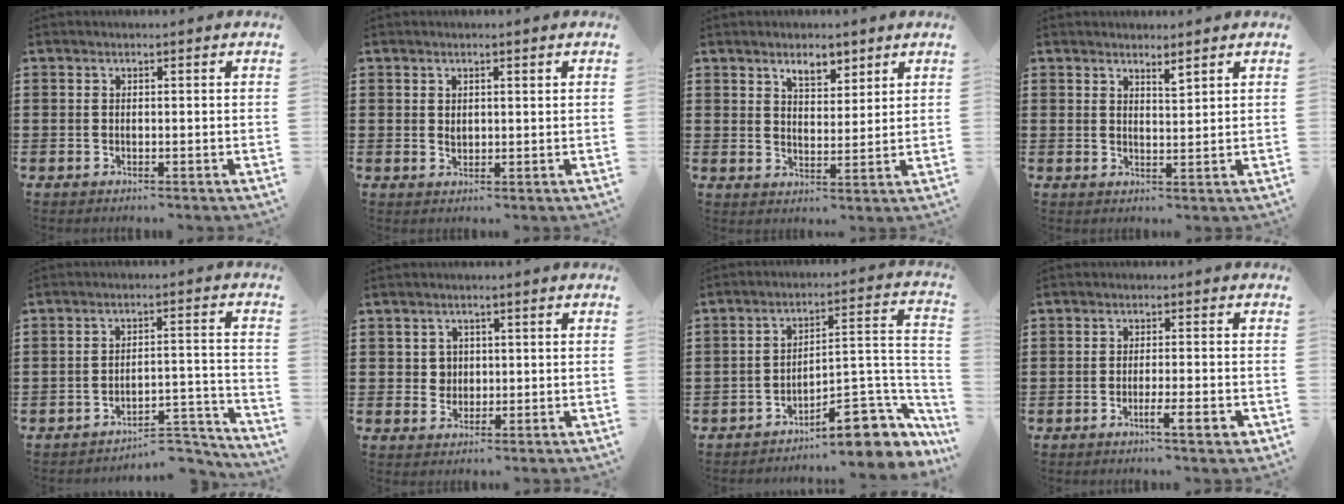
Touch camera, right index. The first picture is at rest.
{"total": 1.2, "force": [0.7, 0.8, 0.6], "torque": [-0.012, 0.004, 0.013]}
{"total": 4.3, "force": [3.3, 1.9, 2.1], "torque": [-0.034, 0.002, 0.057]}
{"total": 1.9, "force": [1.9, 0.1, 0.4], "torque": [-0.011, 0.003, 0.035]}
{"total": 5.9, "force": [-5.5, 0.8, 1.9], "torque": [-0.030, 0.007, -0.108]}
{"total": 2.2, "force": [0.5, 2.0, 0.6], "torque": [-0.022, 0.009, 0.007]}
{"total": 10.1, "force": [-7.3, 3.6, 5.9], "torque": [-0.062, 0.023, -0.133]}
{"total": 4.2, "force": [-2.1, 0.6, 3.6], "torque": [-0.055, -0.006, -0.032]}